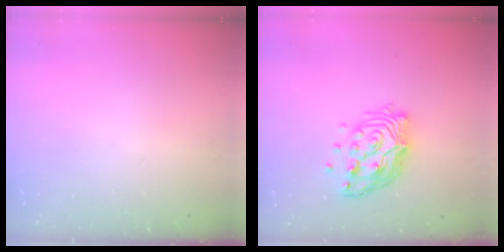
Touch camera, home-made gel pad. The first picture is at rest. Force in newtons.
{"total": 13.5, "press": 13.5, "slide": 1.2}